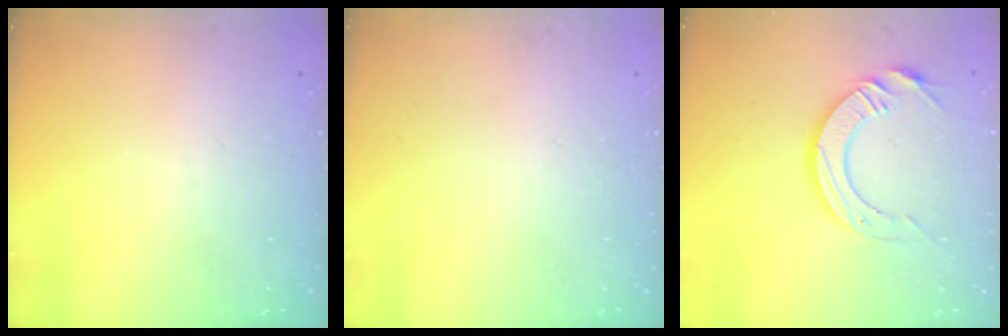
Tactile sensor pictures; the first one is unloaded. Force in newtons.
{"total": 0.0}
{"total": 12.8, "press": 12.7, "slide": 1.2}